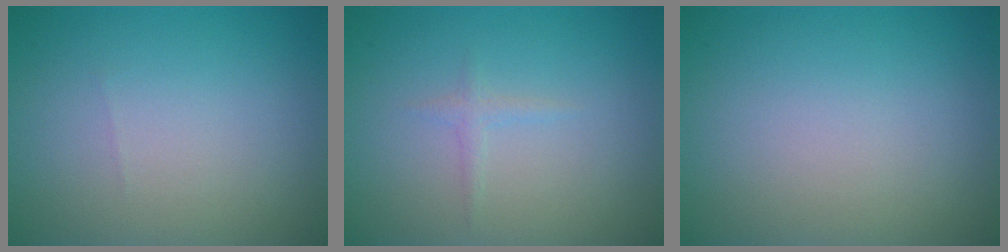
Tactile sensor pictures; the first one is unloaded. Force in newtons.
{"total": 0.8, "press": 0.8, "slide": 0.1}
{"total": 0.0}